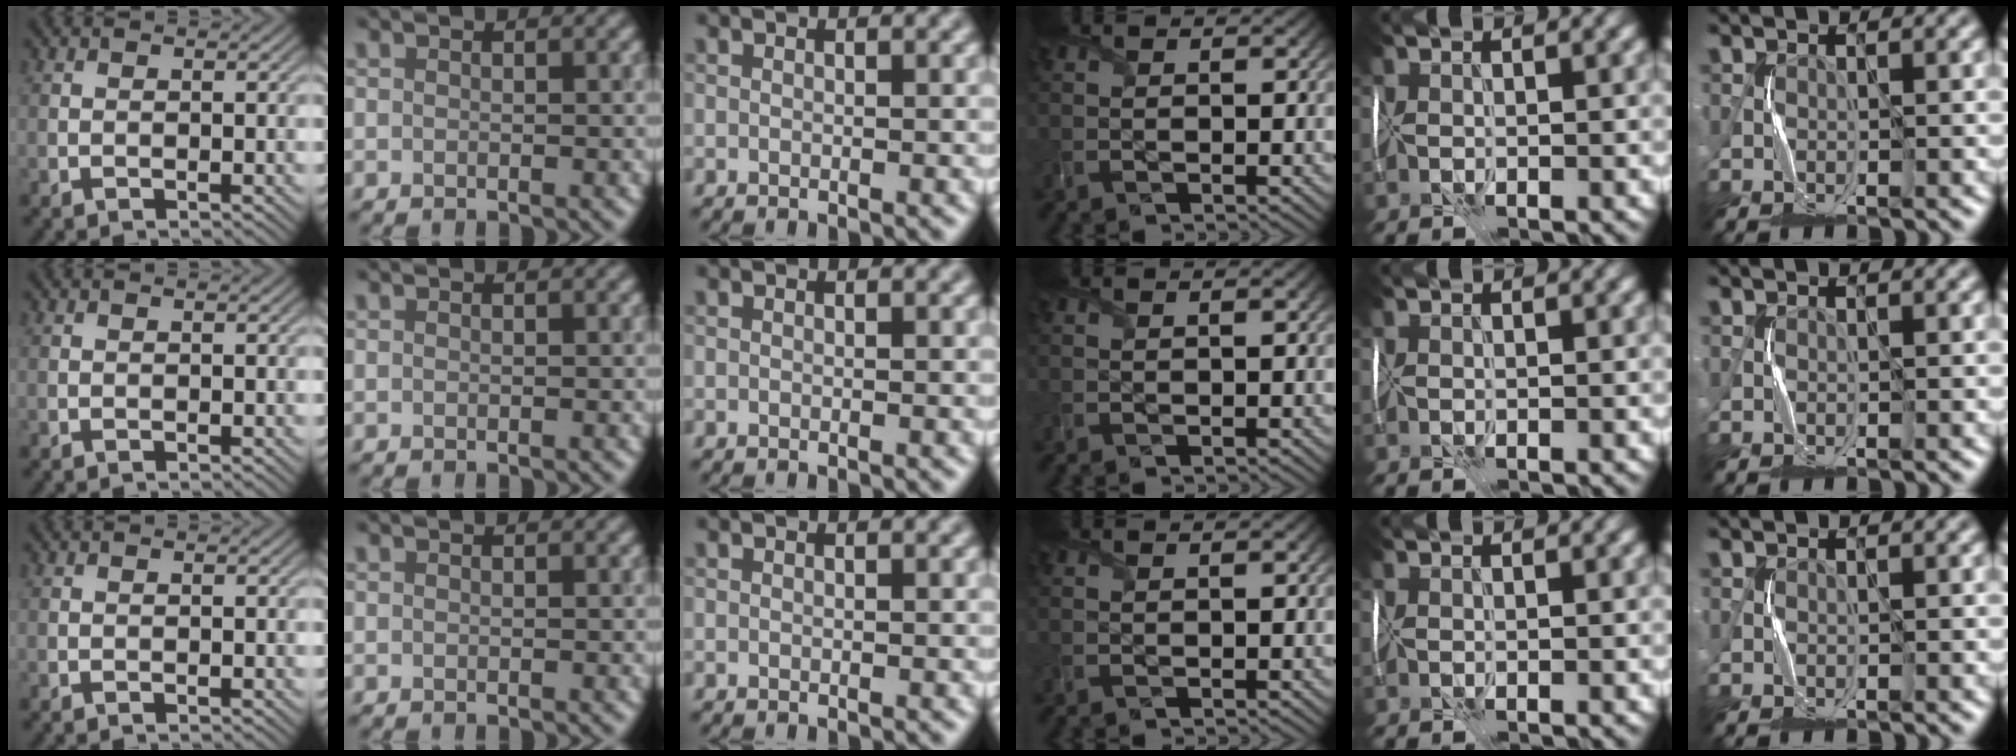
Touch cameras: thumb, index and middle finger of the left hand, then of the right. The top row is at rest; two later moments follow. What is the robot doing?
{"motion": "wrap", "object": "plastic wrap"}